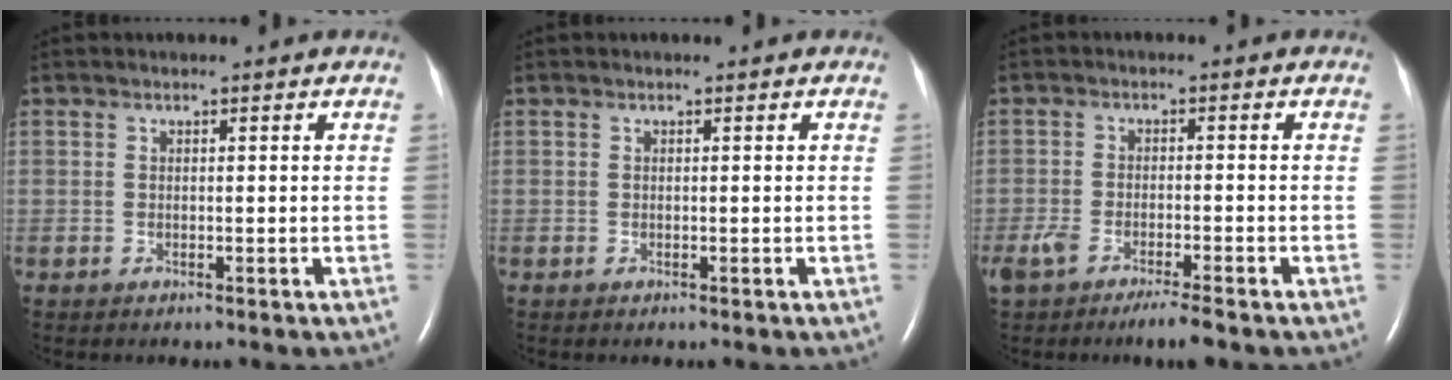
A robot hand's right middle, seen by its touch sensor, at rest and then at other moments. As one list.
[{"total": 0.0}, {"total": 5.6, "force": [-4.0, 0.8, 3.8], "torque": [-0.076, -0.008, -0.068]}]